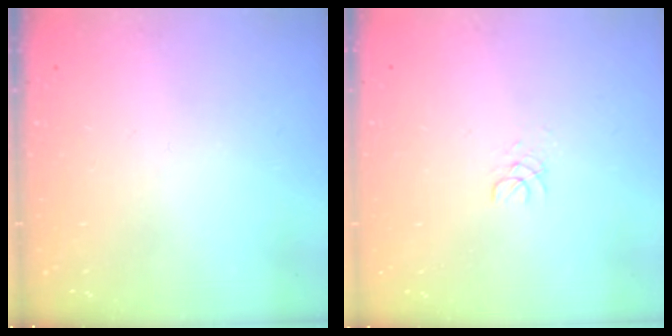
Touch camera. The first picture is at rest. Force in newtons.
{"total": 1.3, "press": 1.3, "slide": 0.1}